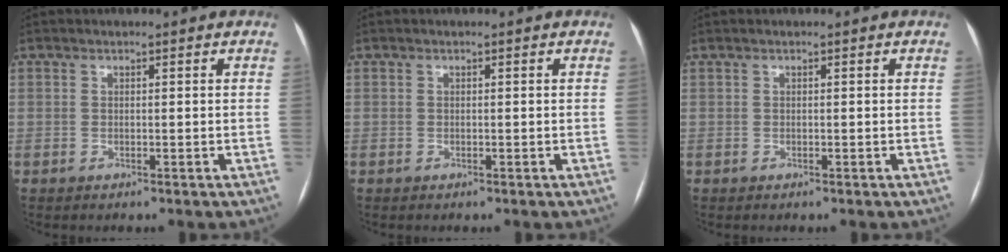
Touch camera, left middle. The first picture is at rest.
{"total": 0.0}
{"total": 0.0}